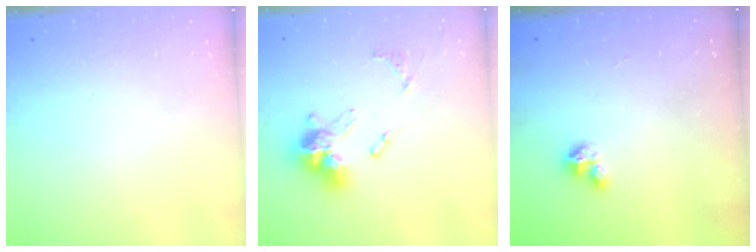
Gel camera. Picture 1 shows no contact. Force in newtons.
{"total": 14.2, "press": 14.1, "slide": 1.3}
{"total": 3.1, "press": 3.1, "slide": 0.3}